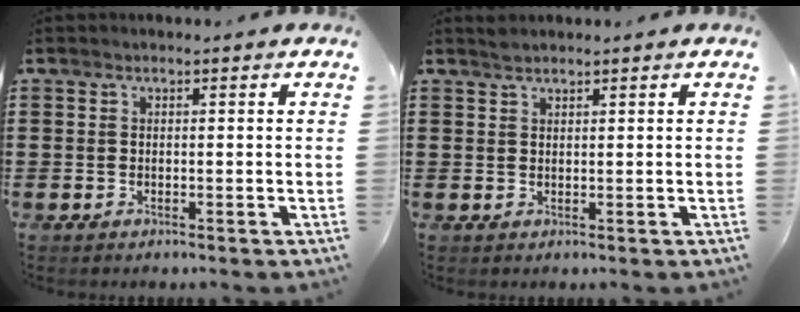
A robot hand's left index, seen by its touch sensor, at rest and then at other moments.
{"total": 1.2, "force": [1.1, 0.1, 0.3], "torque": [-0.008, -0.001, 0.021]}